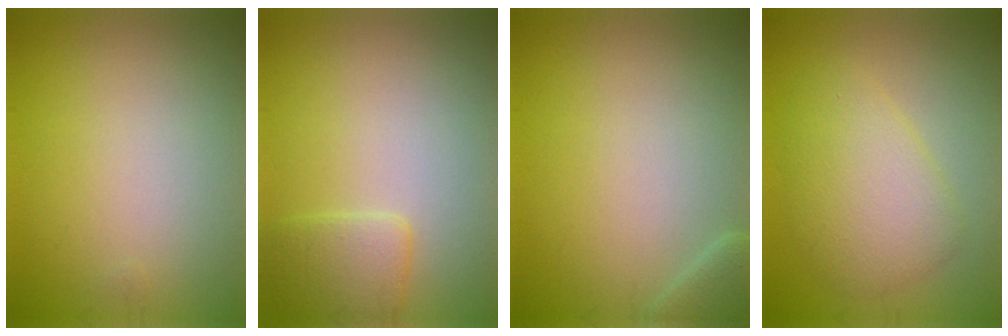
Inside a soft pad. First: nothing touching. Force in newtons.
{"total": 2.4, "press": 2.3, "slide": 0.2}
{"total": 1.9, "press": 1.9, "slide": 0.2}
{"total": 4.7, "press": 4.7, "slide": 0.3}